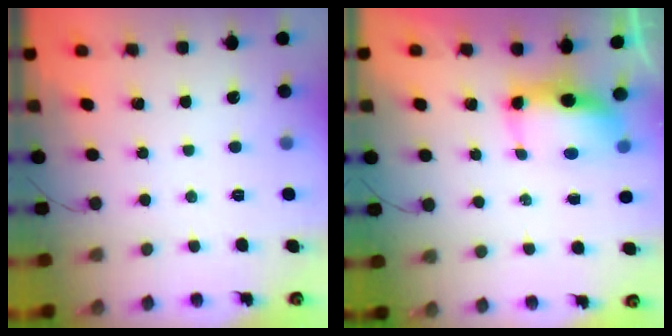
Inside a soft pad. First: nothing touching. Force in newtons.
{"total": 7.2, "press": 7.2, "slide": 0.5}